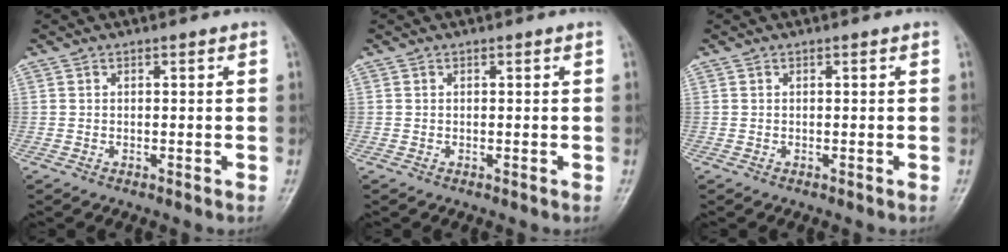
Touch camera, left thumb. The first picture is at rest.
{"total": 0.0}
{"total": 0.0}